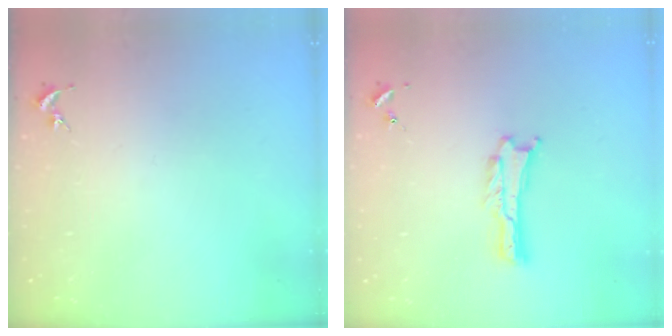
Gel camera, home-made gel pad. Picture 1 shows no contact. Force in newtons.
{"total": 0.0}